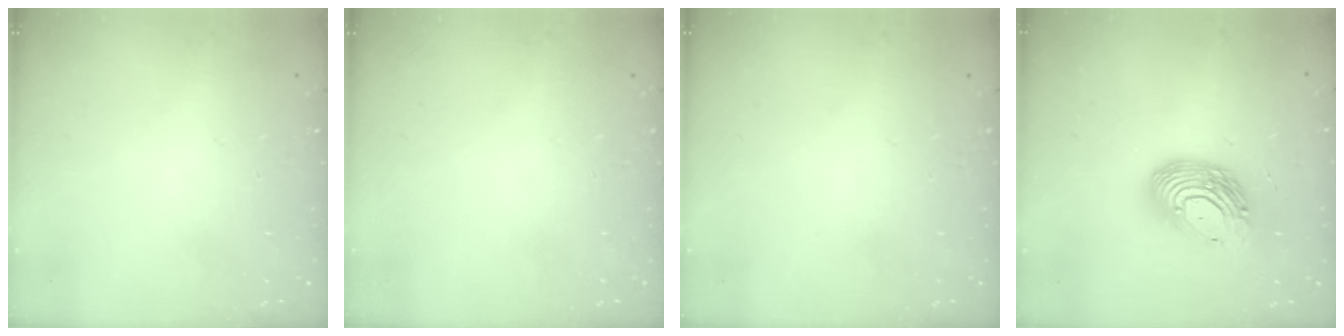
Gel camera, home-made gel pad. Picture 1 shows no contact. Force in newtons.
{"total": 0.0}
{"total": 0.0}
{"total": 16.4, "press": 16.4, "slide": 1.2}